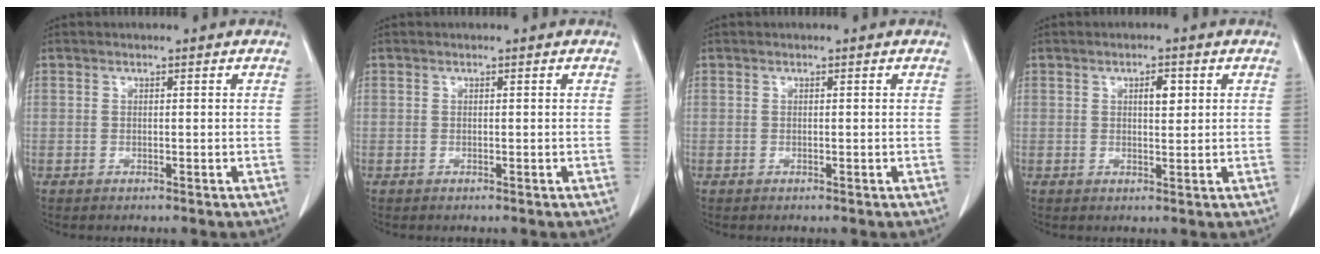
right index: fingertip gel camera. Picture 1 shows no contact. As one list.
[{"total": 0.0}, {"total": 0.0}, {"total": 2.5, "force": [0.9, 0.9, 2.2], "torque": [-0.036, -0.001, 0.015]}]